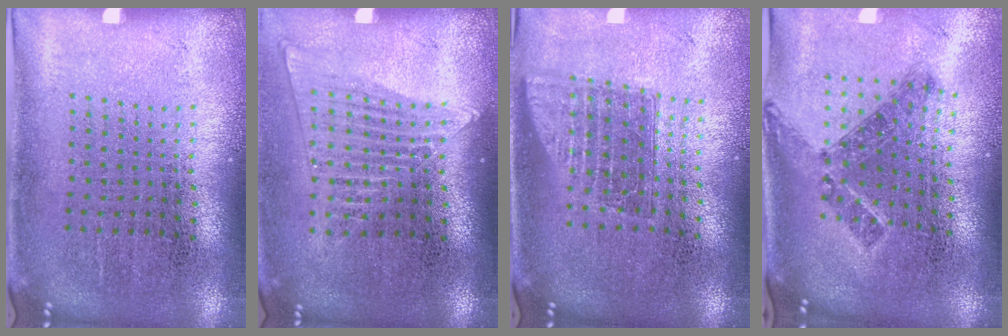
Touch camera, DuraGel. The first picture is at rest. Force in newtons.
{"total": 1.3, "press": 1.2, "slide": 0.6}
{"total": 1.5, "press": 1.2, "slide": 0.9}
{"total": 1.1, "press": 0.9, "slide": 0.7}